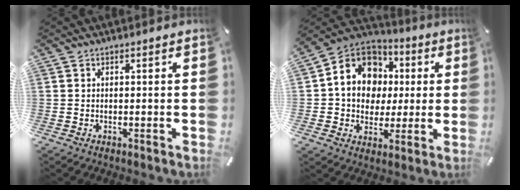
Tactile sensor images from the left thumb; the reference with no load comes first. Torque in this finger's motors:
{"motor_torque": [1.00, 0.98, 0.38, -0.09, 0.27]}